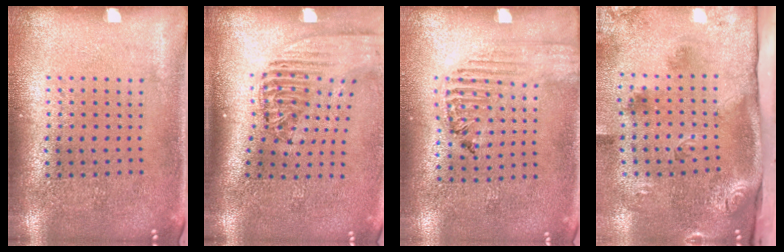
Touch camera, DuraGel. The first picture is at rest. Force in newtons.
{"total": 2.4, "press": 1.8, "slide": 1.5}
{"total": 1.6, "press": 1.6, "slide": 0.3}
{"total": 3.5, "press": 2.2, "slide": 2.8}